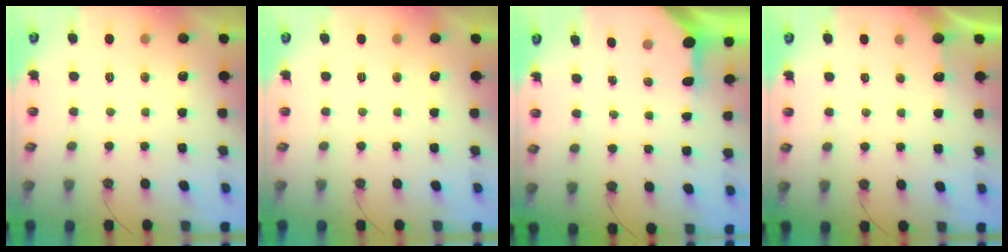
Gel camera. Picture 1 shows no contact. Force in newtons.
{"total": 0.0}
{"total": 3.2, "press": 3.2, "slide": 0.4}
{"total": 2.7, "press": 2.7, "slide": 0.2}